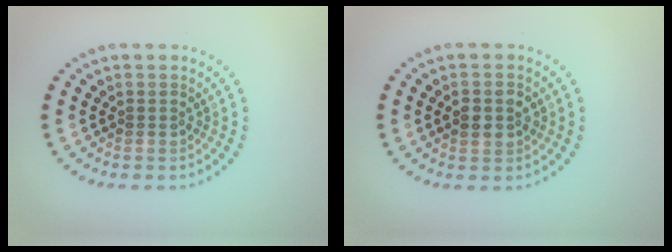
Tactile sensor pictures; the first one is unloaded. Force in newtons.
{"total": 2.8, "press": 2.8, "slide": 0.1}